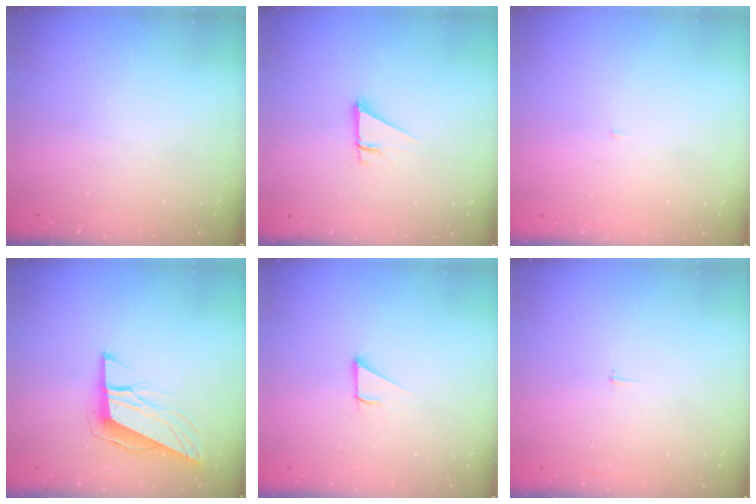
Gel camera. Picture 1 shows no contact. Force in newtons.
{"total": 2.7, "press": 2.7, "slide": 0.2}
{"total": 2.1, "press": 2.1, "slide": 0.2}
{"total": 10.3, "press": 10.2, "slide": 1.9}
{"total": 1.6, "press": 1.6, "slide": 0.2}
{"total": 2.1, "press": 2.1, "slide": 0.2}